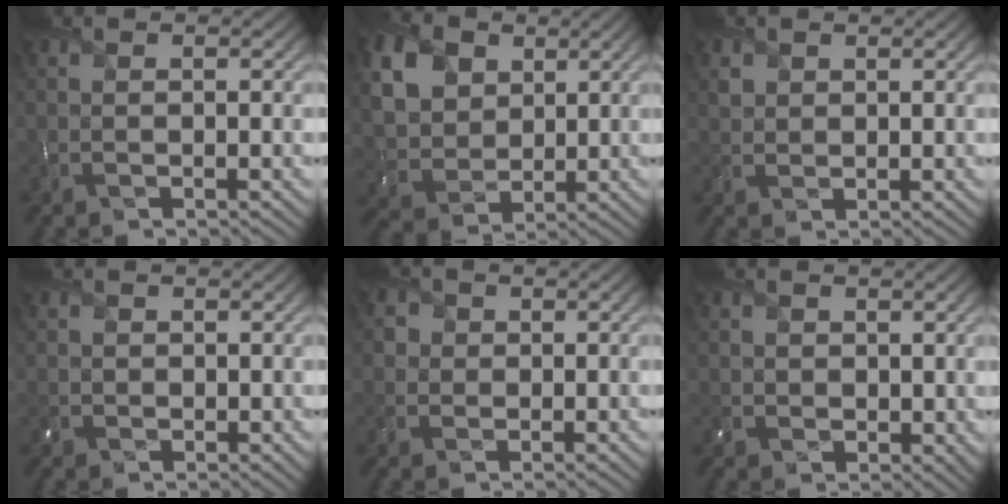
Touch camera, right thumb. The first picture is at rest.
{"total": 10.5, "force": [4.0, 7.7, 5.9], "torque": [-0.190, 0.012, 0.084]}
{"total": 1.8, "force": [1.0, 1.4, 0.5], "torque": [-0.018, -0.001, 0.022]}
{"total": 1.5, "force": [0.6, 1.2, 0.6], "torque": [-0.019, -0.002, 0.013]}
{"total": 2.6, "force": [0.6, 2.4, 0.7], "torque": [-0.032, 0.006, 0.012]}
{"total": 2.8, "force": [1.2, 2.3, 1.1], "torque": [-0.037, -0.008, 0.022]}